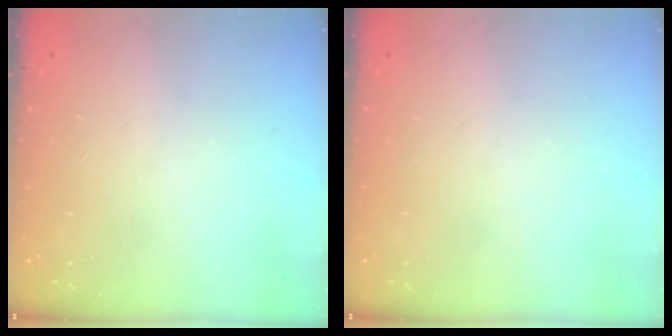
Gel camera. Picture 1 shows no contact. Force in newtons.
{"total": 0.0}